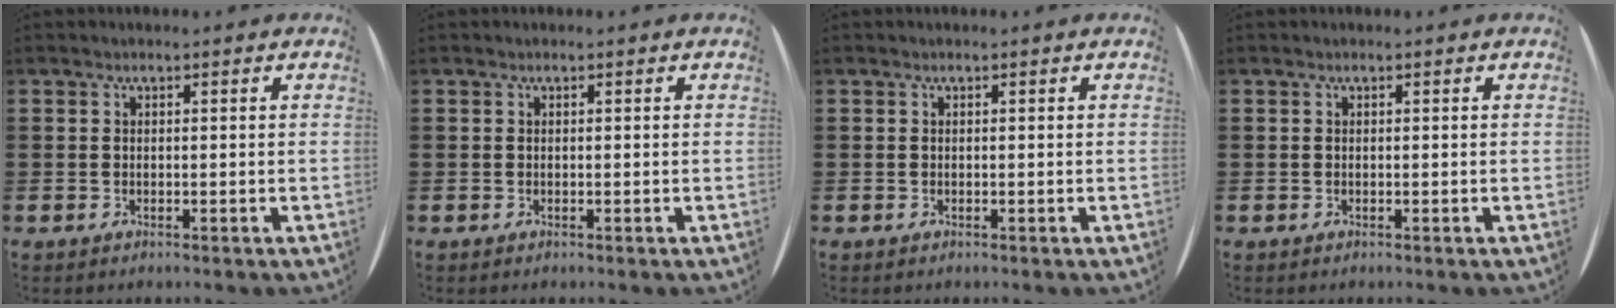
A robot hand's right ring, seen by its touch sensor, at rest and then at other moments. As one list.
[{"total": 0.0}, {"total": 0.0}, {"total": 0.0}]